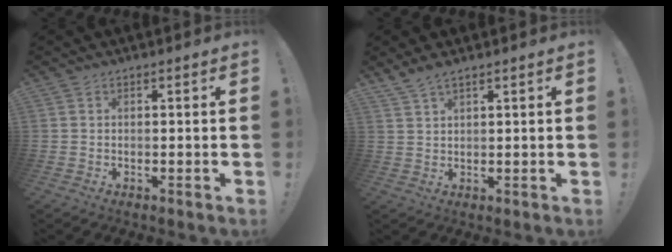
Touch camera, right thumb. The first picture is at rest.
{"total": 3.4, "force": [2.7, 0.3, 1.9], "torque": [-0.046, -0.011, 0.051]}